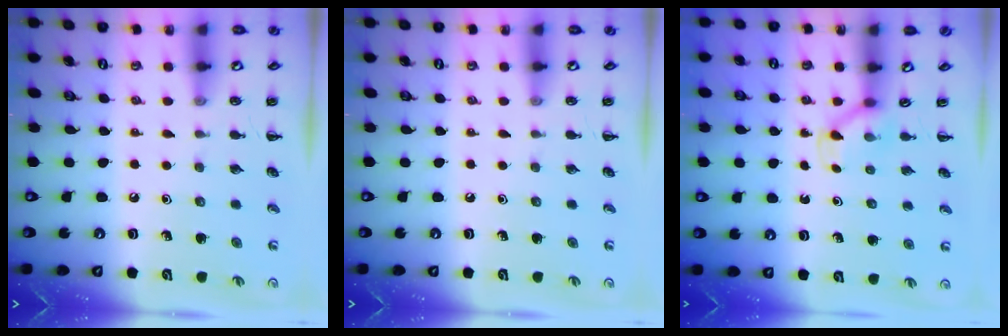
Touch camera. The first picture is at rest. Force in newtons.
{"total": 0.0}
{"total": 3.1, "press": 2.9, "slide": 1.0}